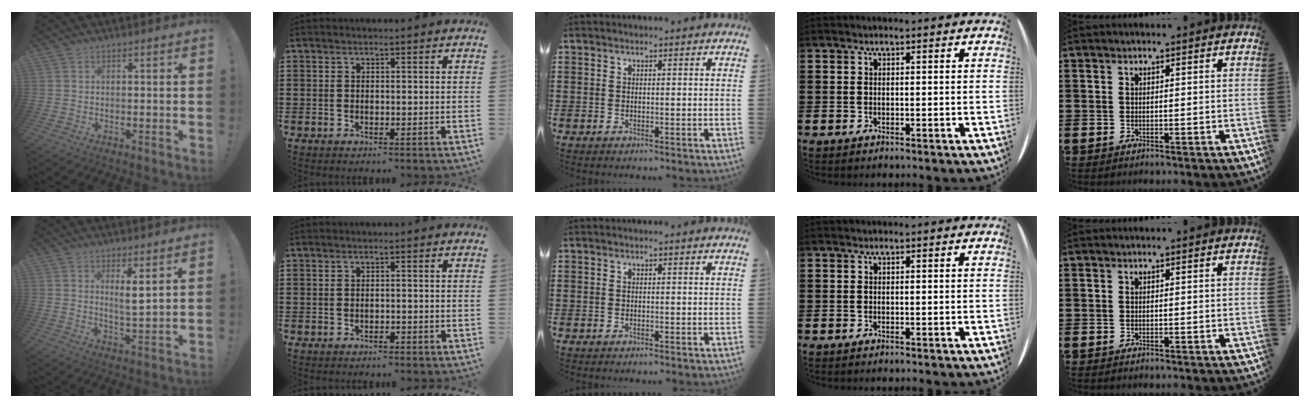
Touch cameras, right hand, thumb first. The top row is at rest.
{"thumb": {"total": 4.8, "force": [2.6, 0.5, 4.0], "torque": [-0.057, -0.021, 0.038]}, "index": {"total": 0.8, "force": [-0.8, 0.0, 0.2], "torque": [-0.009, -0.006, -0.015]}}